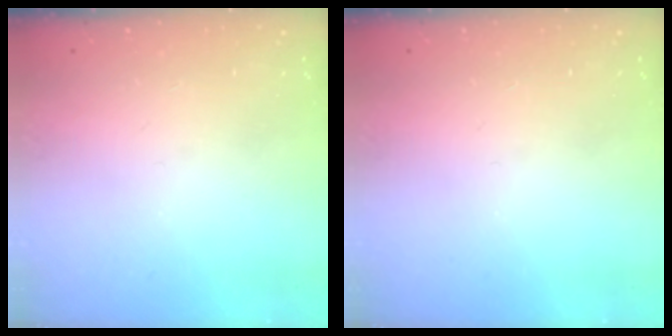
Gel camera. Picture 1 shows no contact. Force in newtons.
{"total": 0.0}